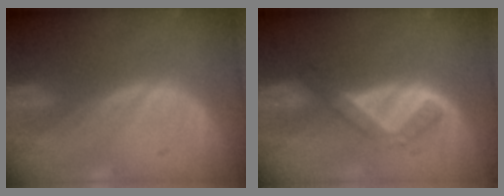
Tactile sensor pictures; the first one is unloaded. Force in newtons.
{"total": 5.2, "press": 4.4, "slide": 2.9}